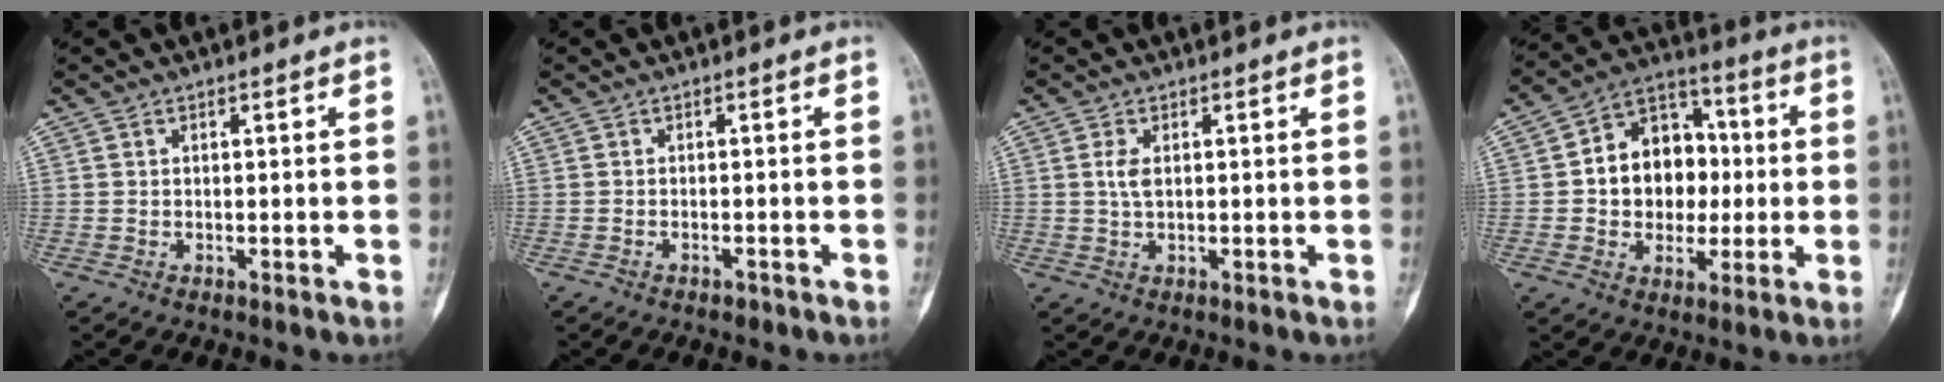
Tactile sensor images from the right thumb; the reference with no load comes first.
{"total": 0.9, "force": [-0.7, 0.4, 0.3], "torque": [-0.007, 0.005, -0.011]}
{"total": 2.4, "force": [0.5, 1.2, 2.0], "torque": [-0.041, 0.001, 0.012]}
{"total": 14.4, "force": [0.4, 11.2, 9.1], "torque": [-0.084, 0.030, 0.003]}